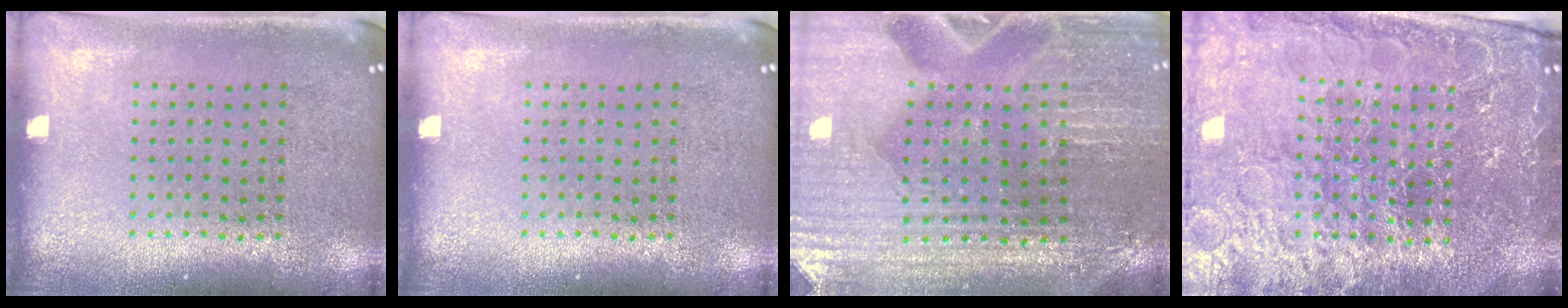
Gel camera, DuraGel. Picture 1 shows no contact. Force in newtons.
{"total": 0.0}
{"total": 2.2, "press": 2.1, "slide": 0.2}
{"total": 4.7, "press": 4.4, "slide": 1.7}